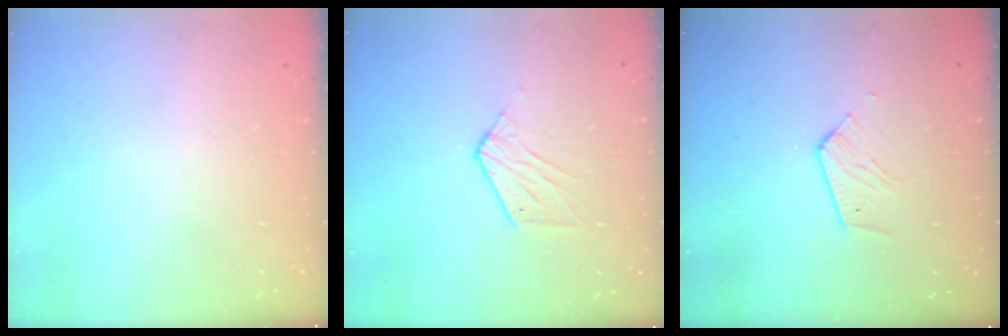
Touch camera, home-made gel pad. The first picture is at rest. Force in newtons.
{"total": 6.4, "press": 6.3, "slide": 0.7}
{"total": 5.3, "press": 5.3, "slide": 0.5}